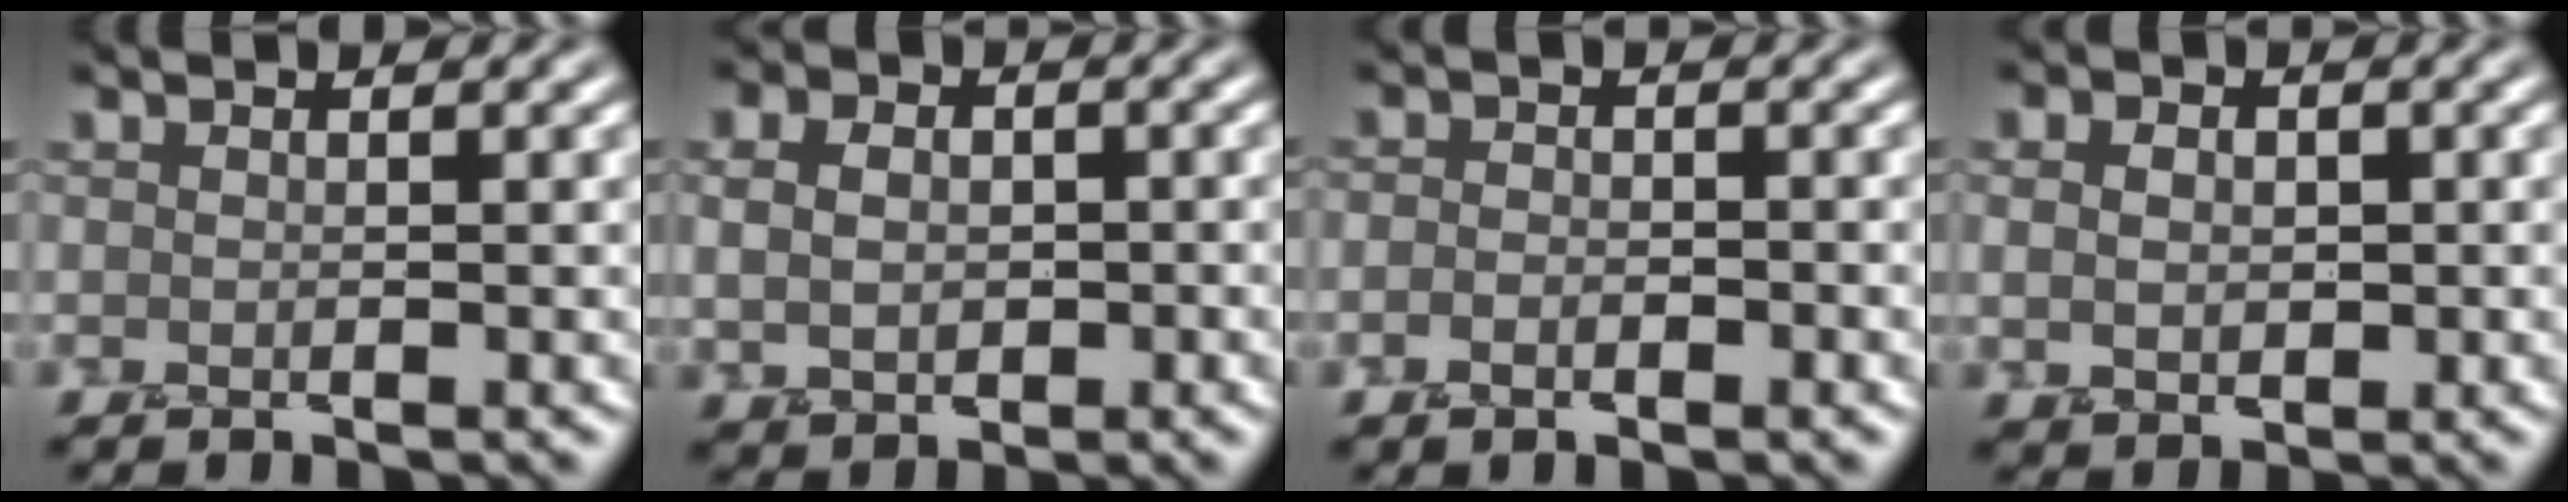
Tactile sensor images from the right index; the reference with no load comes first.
{"total": 4.8, "force": [0.6, 3.8, 2.8], "torque": [-0.038, 0.016, -0.004]}
{"total": 2.0, "force": [-0.8, 1.2, 1.3], "torque": [-0.004, 0.002, -0.017]}
{"total": 3.1, "force": [0.4, 2.5, 1.9], "torque": [-0.019, 0.008, -0.001]}